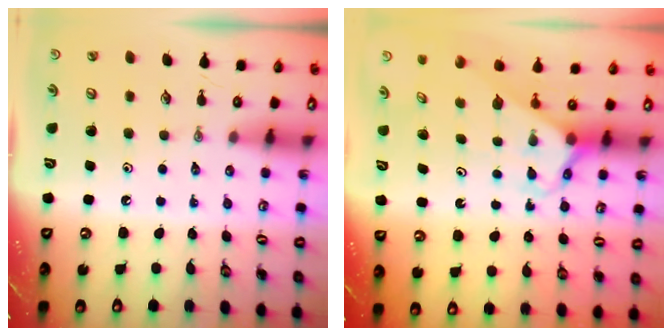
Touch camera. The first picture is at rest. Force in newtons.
{"total": 2.7, "press": 2.7, "slide": 0.1}